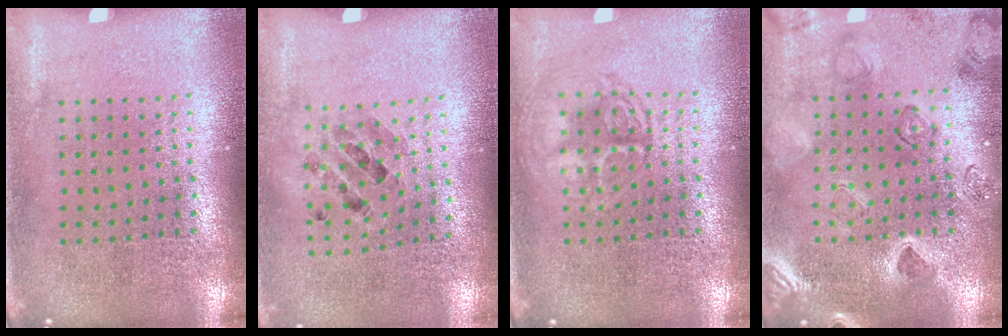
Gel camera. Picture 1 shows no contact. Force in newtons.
{"total": 0.9, "press": 0.8, "slide": 0.2}
{"total": 2.5, "press": 2.4, "slide": 0.3}
{"total": 2.5, "press": 2.4, "slide": 0.7}